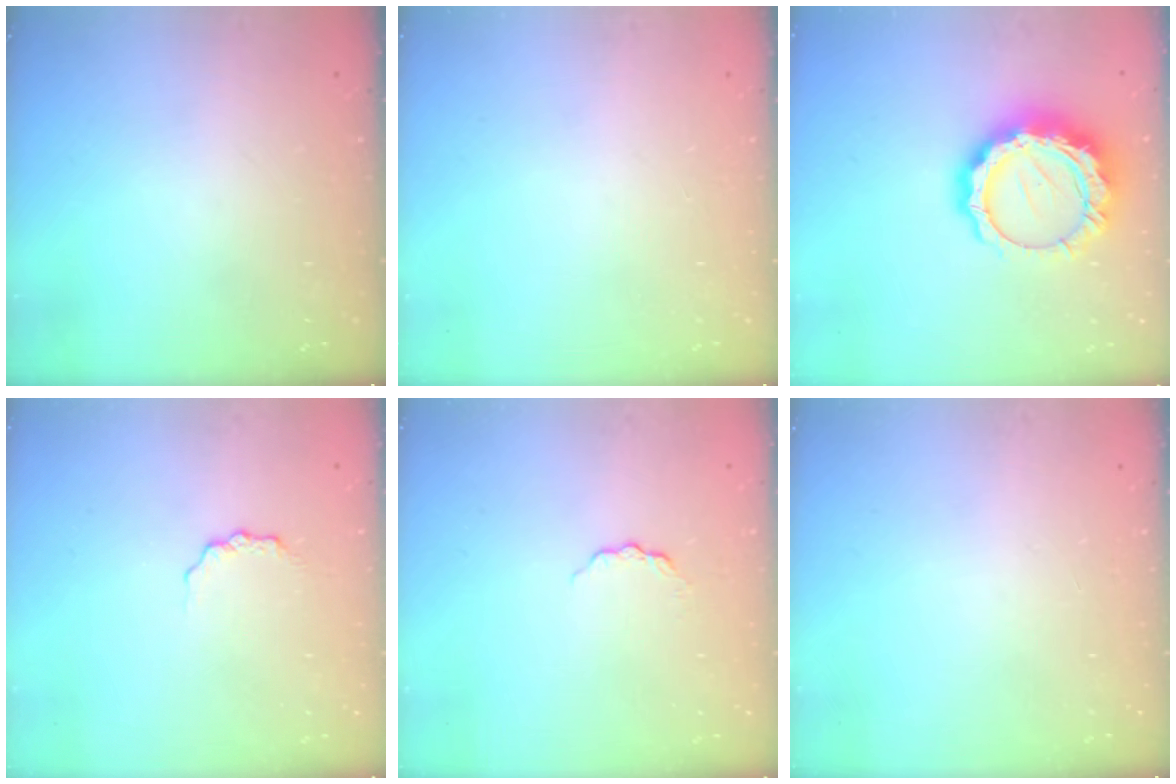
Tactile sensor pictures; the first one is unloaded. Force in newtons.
{"total": 0.0}
{"total": 16.0, "press": 16.0, "slide": 1.2}
{"total": 2.6, "press": 2.6, "slide": 0.4}
{"total": 3.7, "press": 3.7, "slide": 0.4}
{"total": 0.0}